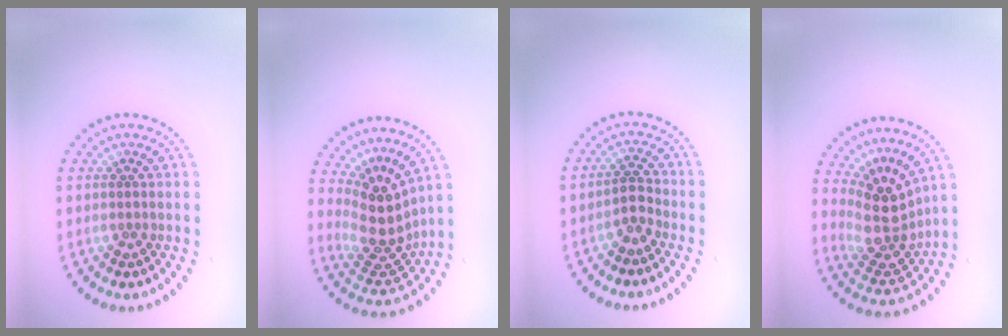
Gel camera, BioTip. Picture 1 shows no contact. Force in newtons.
{"total": 4.2, "press": 3.0, "slide": 2.9}
{"total": 1.8, "press": 1.6, "slide": 0.9}
{"total": 4.4, "press": 3.3, "slide": 3.0}